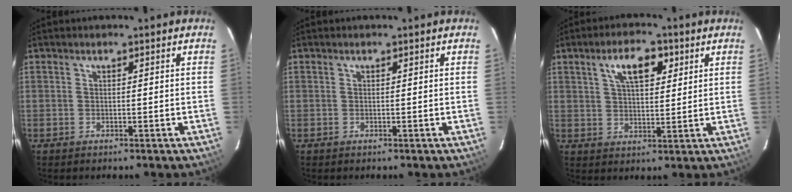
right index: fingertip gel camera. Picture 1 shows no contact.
{"total": 0.0}
{"total": 7.7, "force": [3.5, 3.5, 5.9], "torque": [-0.102, 0.019, 0.062]}